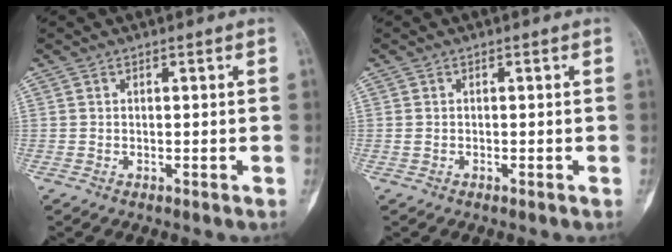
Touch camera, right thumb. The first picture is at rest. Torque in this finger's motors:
{"motor_torque": [0.42, 0.48, -0.08, -0.40, 0.06]}